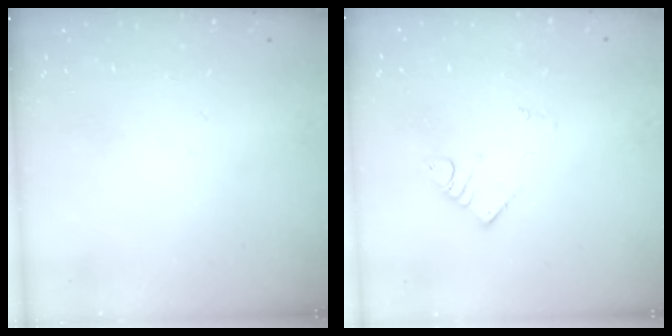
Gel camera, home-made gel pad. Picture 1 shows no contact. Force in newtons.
{"total": 2.7, "press": 2.7, "slide": 0.4}